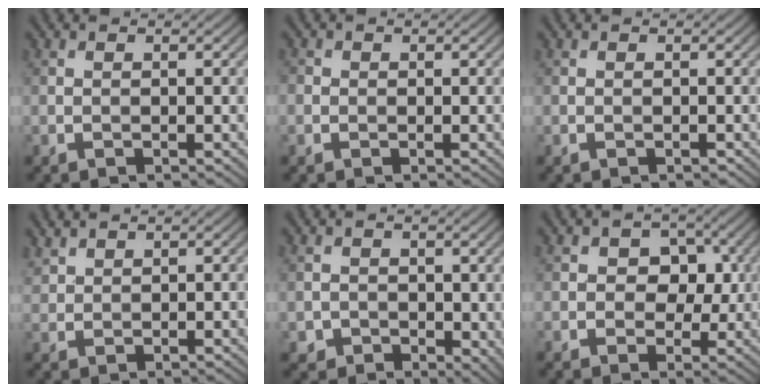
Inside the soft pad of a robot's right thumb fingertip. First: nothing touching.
{"total": 1.0, "force": [-0.1, 1.0, 0.2], "torque": [-0.001, -0.003, -0.005]}
{"total": 0.0}
{"total": 2.1, "force": [1.8, 0.9, 0.6], "torque": [-0.018, 0.005, 0.044]}
{"total": 3.3, "force": [-0.1, 3.0, 1.3], "torque": [-0.030, -0.019, 0.003]}
{"total": 5.1, "force": [0.9, 3.9, 3.1], "torque": [-0.044, -0.001, 0.002]}